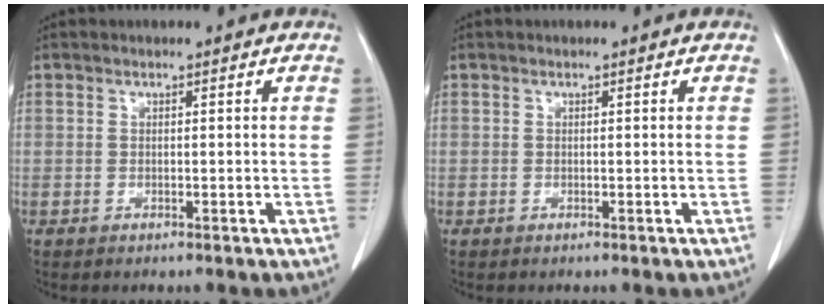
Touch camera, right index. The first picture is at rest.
{"total": 0.0}